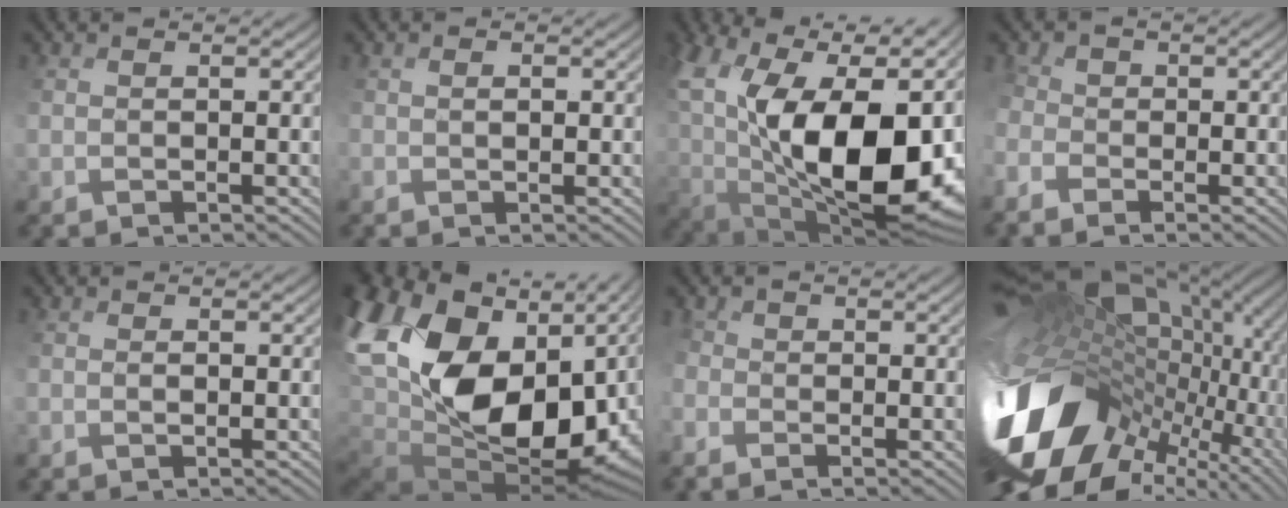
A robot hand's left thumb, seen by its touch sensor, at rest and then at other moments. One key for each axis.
{"total": 0.9, "fx": 0.4, "fy": 0.6, "fz": 0.5, "tx": -0.012, "ty": 0.003, "tz": 0.017}
{"total": 20.9, "fx": 4.9, "fy": 10.5, "fz": 17.4, "tx": -0.313, "ty": 0.020, "tz": 0.100}
{"total": 2.9, "fx": -1.4, "fy": 2.0, "fz": 1.6, "tx": -0.048, "ty": 0.002, "tz": -0.022}
{"total": 0.5, "fx": 0.2, "fy": 0.2, "fz": 0.4, "tx": -0.005, "ty": 0.003, "tz": 0.011}
{"total": 20.9, "fx": 3.8, "fy": 13.2, "fz": 15.8, "tx": -0.356, "ty": -0.032, "tz": 0.120}
{"total": 2.3, "fx": -1.0, "fy": 1.6, "fz": 1.3, "tx": -0.041, "ty": 0.000, "tz": -0.015}
{"total": 18.7, "fx": -0.6, "fy": 12.3, "fz": 14.1, "tx": -0.311, "ty": -0.019, "tz": 0.013}